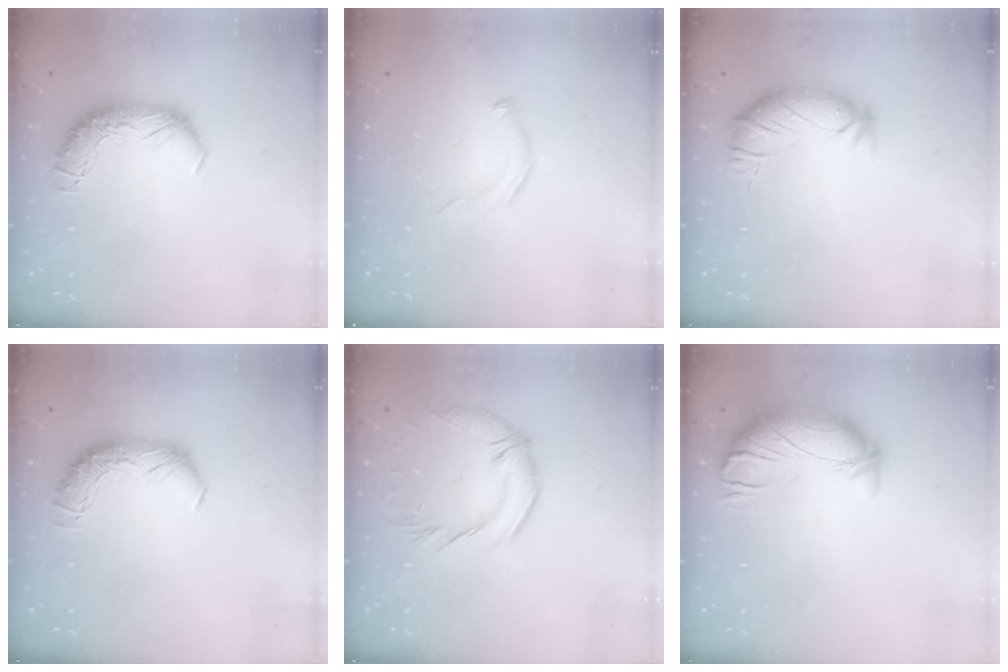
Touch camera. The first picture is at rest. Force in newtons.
{"total": 6.0, "press": 5.9, "slide": 0.9}
{"total": 3.0, "press": 2.4, "slide": 1.9}
{"total": 0.0}
{"total": 3.0, "press": 1.4, "slide": 2.6}
{"total": 3.8, "press": 3.1, "slide": 2.2}